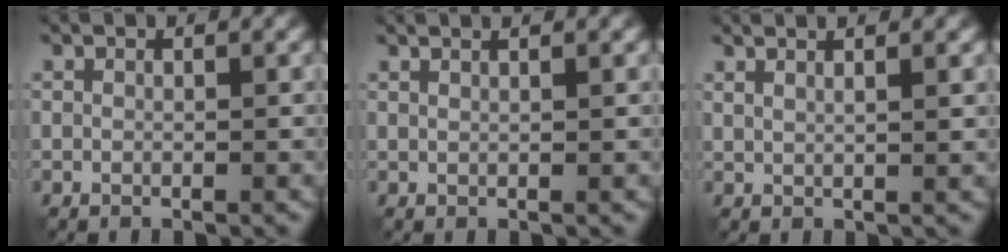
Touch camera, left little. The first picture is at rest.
{"total": 1.7, "force": [1.2, 0.5, 1.1], "torque": [-0.001, 0.004, 0.001]}
{"total": 3.1, "force": [2.1, 1.0, 2.1], "torque": [-0.011, 0.012, 0.010]}